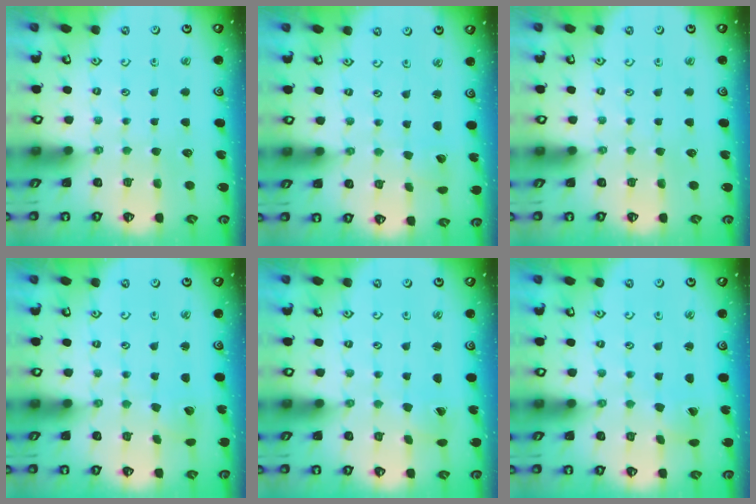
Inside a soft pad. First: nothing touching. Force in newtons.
{"total": 1.4, "press": 1.4, "slide": 0.0}
{"total": 0.0}
{"total": 2.5, "press": 2.5, "slide": 0.2}
{"total": 1.0, "press": 1.0, "slide": 0.1}
{"total": 1.5, "press": 1.5, "slide": 0.1}